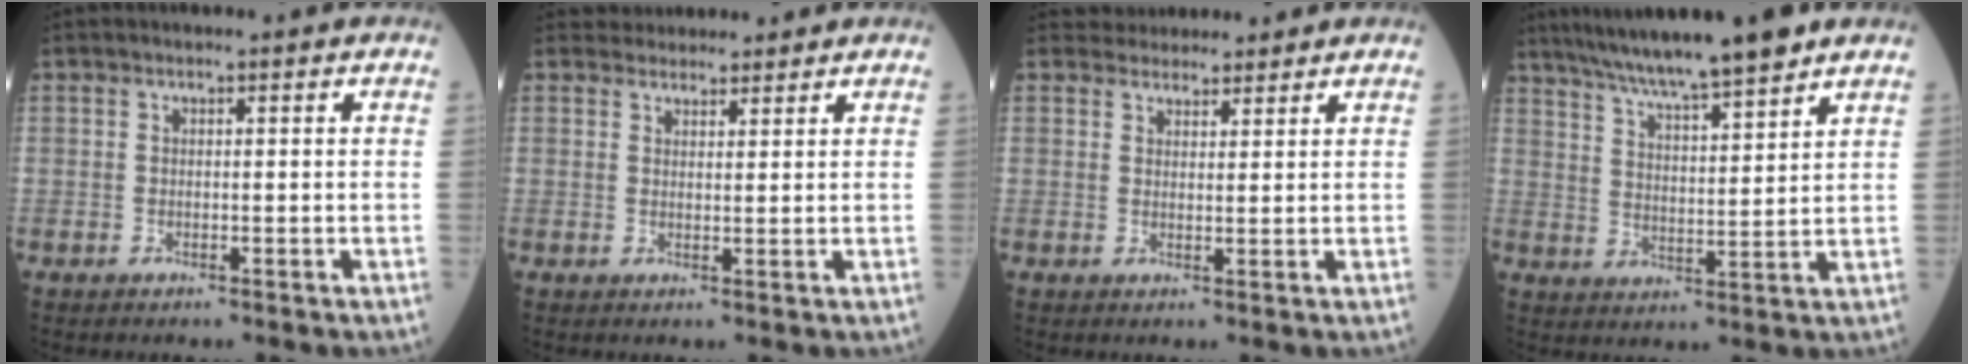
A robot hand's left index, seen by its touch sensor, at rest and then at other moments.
{"total": 4.4, "force": [4.1, 1.5, 0.3], "torque": [0.001, 0.019, 0.058]}
{"total": 4.9, "force": [4.5, 1.7, 0.5], "torque": [-0.004, 0.019, 0.065]}
{"total": 14.2, "force": [11.8, 0.3, 7.9], "torque": [-0.134, 0.015, 0.191]}